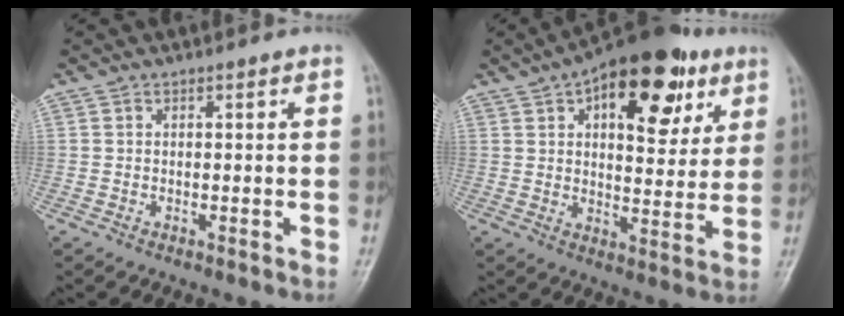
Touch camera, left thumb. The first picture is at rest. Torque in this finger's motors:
{"motor_torque": [0.60, 0.70, 1.54, -1.23, 0.10]}